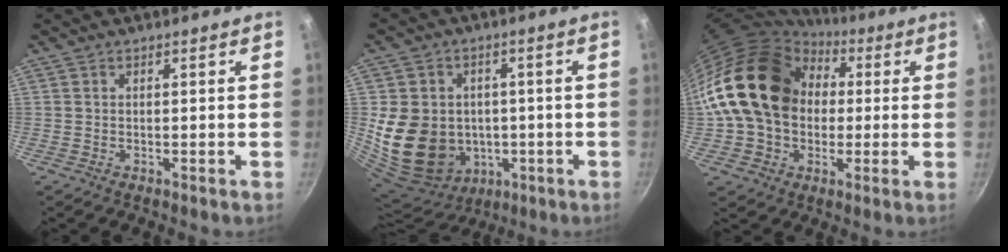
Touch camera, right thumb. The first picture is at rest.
{"total": 17.9, "force": [-1.2, 15.3, 9.2], "torque": [-0.166, 0.016, 0.005]}
{"total": 21.3, "force": [3.3, 16.7, 12.9], "torque": [-0.208, 0.041, 0.056]}